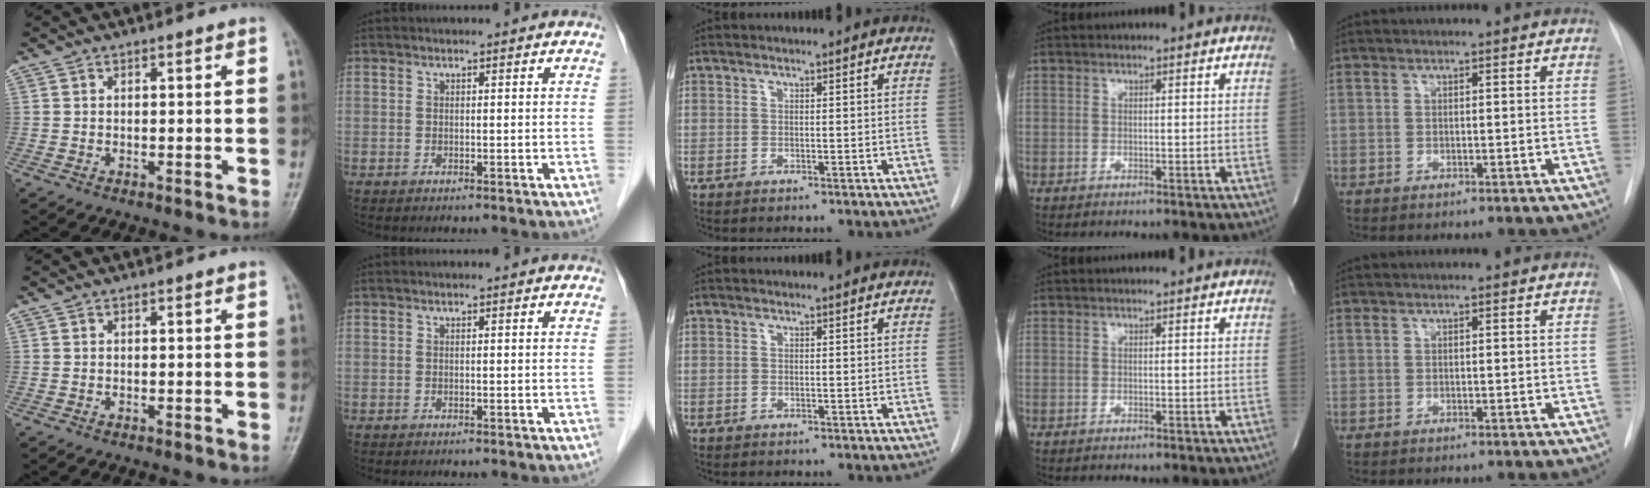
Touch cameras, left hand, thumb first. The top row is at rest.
{}